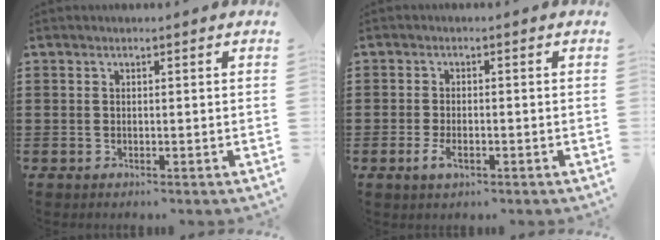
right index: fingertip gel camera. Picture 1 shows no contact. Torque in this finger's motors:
{"motor_torque": [1.07, 1.07, 0.06, 0.04]}